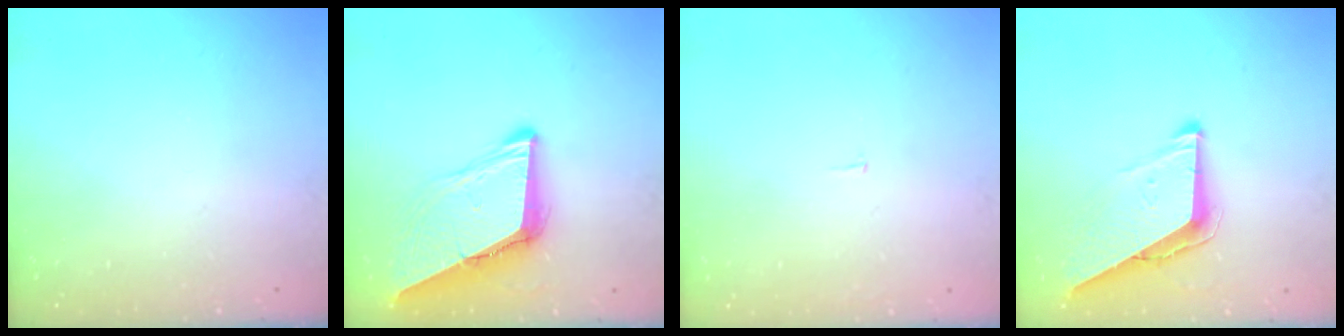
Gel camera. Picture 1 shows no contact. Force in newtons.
{"total": 9.4, "press": 9.3, "slide": 1.1}
{"total": 2.2, "press": 2.2, "slide": 0.1}
{"total": 8.8, "press": 8.7, "slide": 0.4}